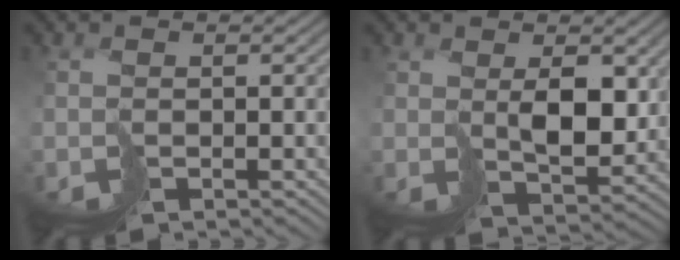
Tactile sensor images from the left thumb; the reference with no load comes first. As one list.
[{"total": 5.0, "force": [2.6, 2.4, 3.6], "torque": [-0.073, -0.009, 0.061]}]